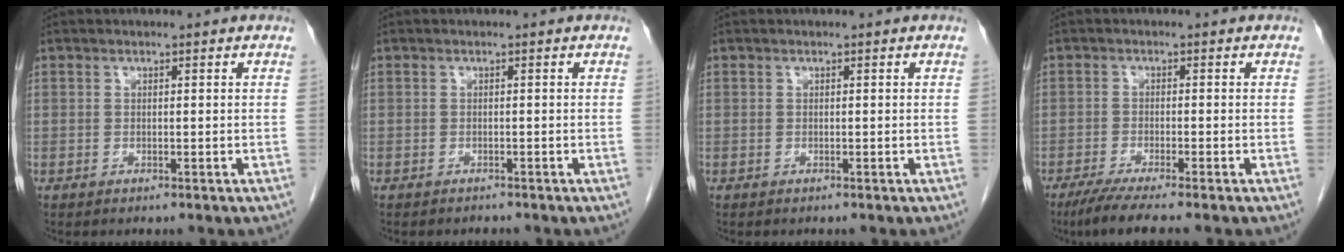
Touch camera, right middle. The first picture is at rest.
{"total": 0.9, "force": [-0.9, 0.3, -0.1], "torque": [-0.003, -0.001, -0.013]}
{"total": 0.0}
{"total": 5.8, "force": [-4.5, -0.4, 3.6], "torque": [-0.060, -0.016, -0.077]}